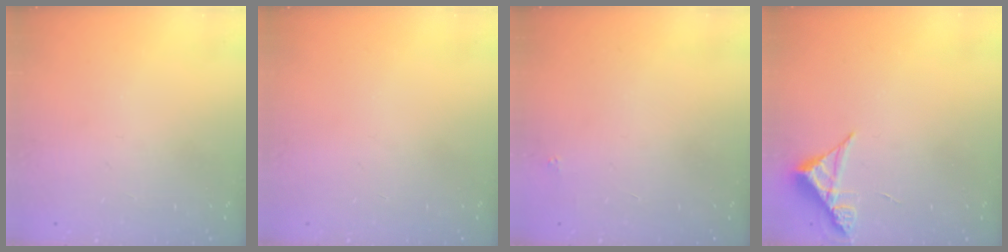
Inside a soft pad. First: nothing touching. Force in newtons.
{"total": 0.0}
{"total": 1.8, "press": 1.7, "slide": 0.1}
{"total": 4.9, "press": 4.9, "slide": 0.4}